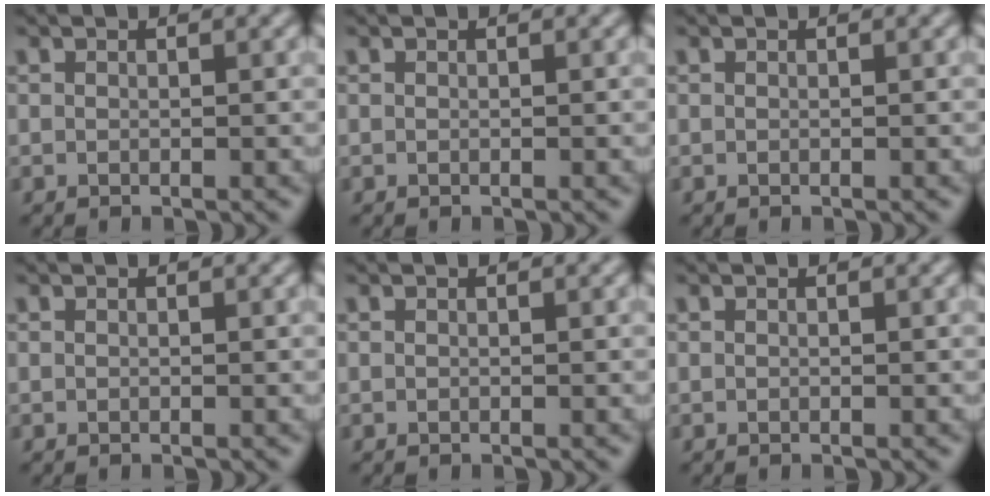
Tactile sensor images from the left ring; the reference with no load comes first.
{"total": 0.0}
{"total": 0.0}
{"total": 0.0}
{"total": 0.0}
{"total": 0.0}